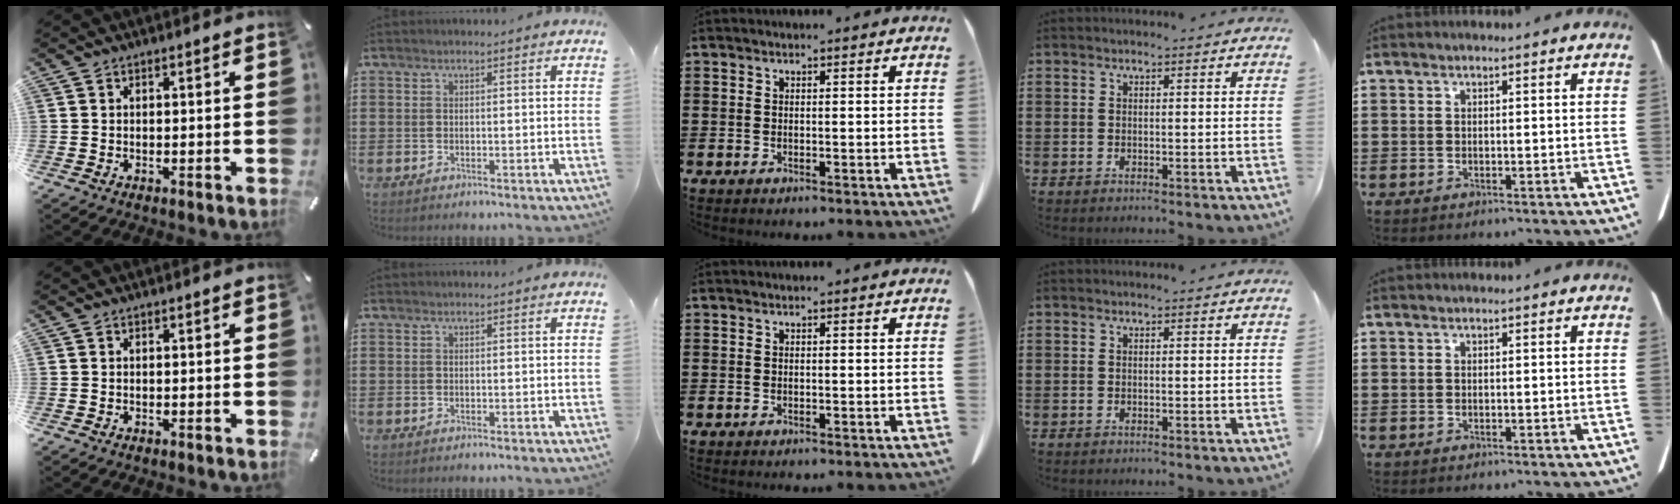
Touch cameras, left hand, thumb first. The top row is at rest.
{}